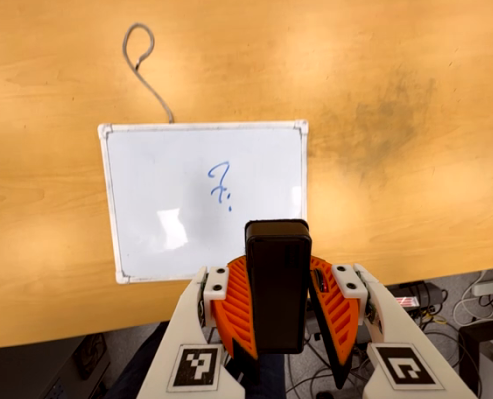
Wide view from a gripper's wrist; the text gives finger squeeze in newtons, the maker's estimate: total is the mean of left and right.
{"total": 8.8, "left": 8.3, "right": 9.4}